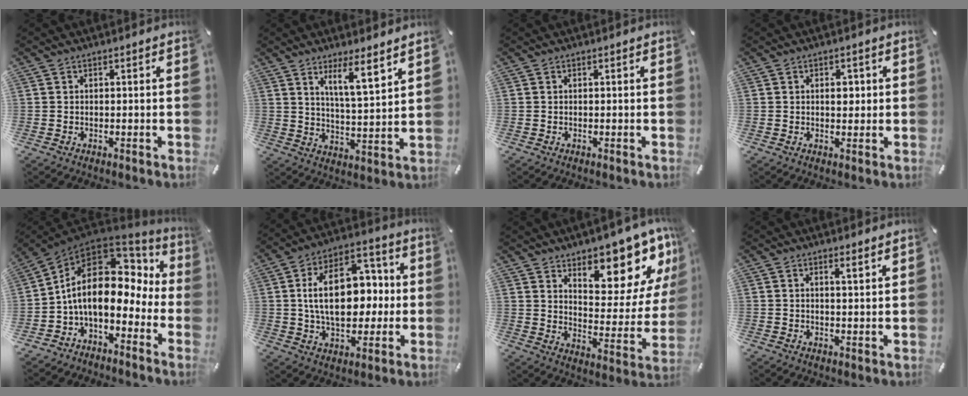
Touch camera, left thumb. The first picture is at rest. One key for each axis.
{"total": 8.6, "fx": 6.3, "fy": 1.1, "fz": 5.8, "tx": -0.099, "ty": -0.039, "tz": 0.105}
{"total": 0.0}
{"total": 3.0, "fx": 0.4, "fy": 2.1, "fz": 2.1, "tx": -0.020, "ty": -0.002, "tz": -0.001}
{"total": 13.4, "fx": 1.3, "fy": 8.3, "fz": 10.4, "tx": -0.193, "ty": -0.026, "tz": 0.020}
{"total": 19.8, "fx": 1.3, "fy": 12.8, "fz": 15.0, "tx": -0.256, "ty": 0.006, "tz": 0.019}
{"total": 13.3, "fx": 10.6, "fy": 5.4, "fz": 5.9, "tx": -0.053, "ty": -0.109, "tz": 0.174}
{"total": 2.1, "fx": 1.6, "fy": -0.1, "fz": 1.4, "tx": -0.021, "ty": -0.008, "tz": 0.026}